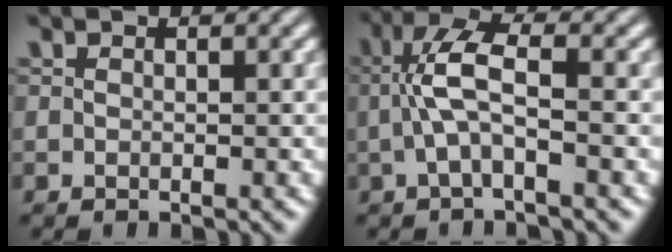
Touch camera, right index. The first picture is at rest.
{"total": 3.7, "force": [0.2, 0.6, 3.6], "torque": [-0.072, 0.004, 0.002]}